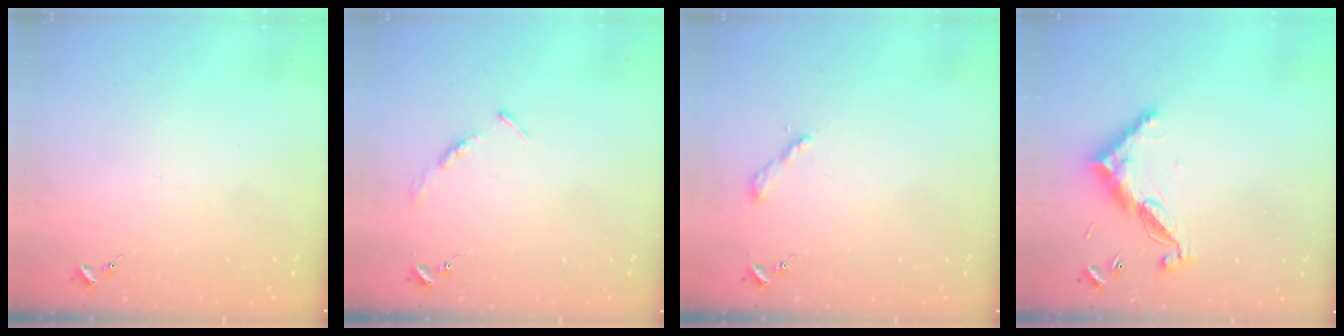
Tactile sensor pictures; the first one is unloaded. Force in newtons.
{"total": 3.5, "press": 3.5, "slide": 0.4}
{"total": 2.2, "press": 2.2, "slide": 0.2}
{"total": 12.2, "press": 12.1, "slide": 0.3}